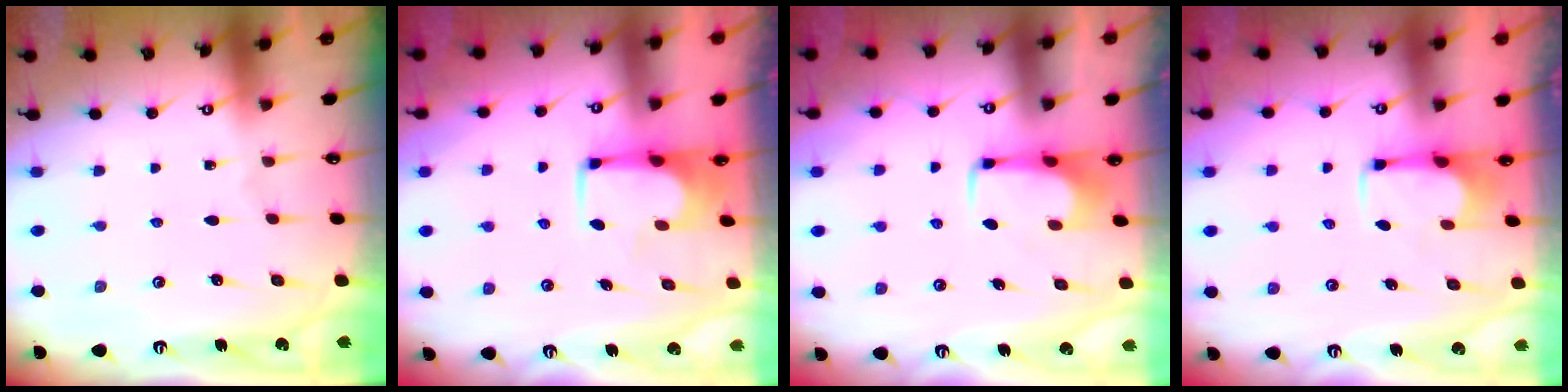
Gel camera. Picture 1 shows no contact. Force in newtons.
{"total": 1.6, "press": 1.5, "slide": 0.1}
{"total": 1.7, "press": 1.6, "slide": 0.5}
{"total": 2.8, "press": 2.6, "slide": 0.8}